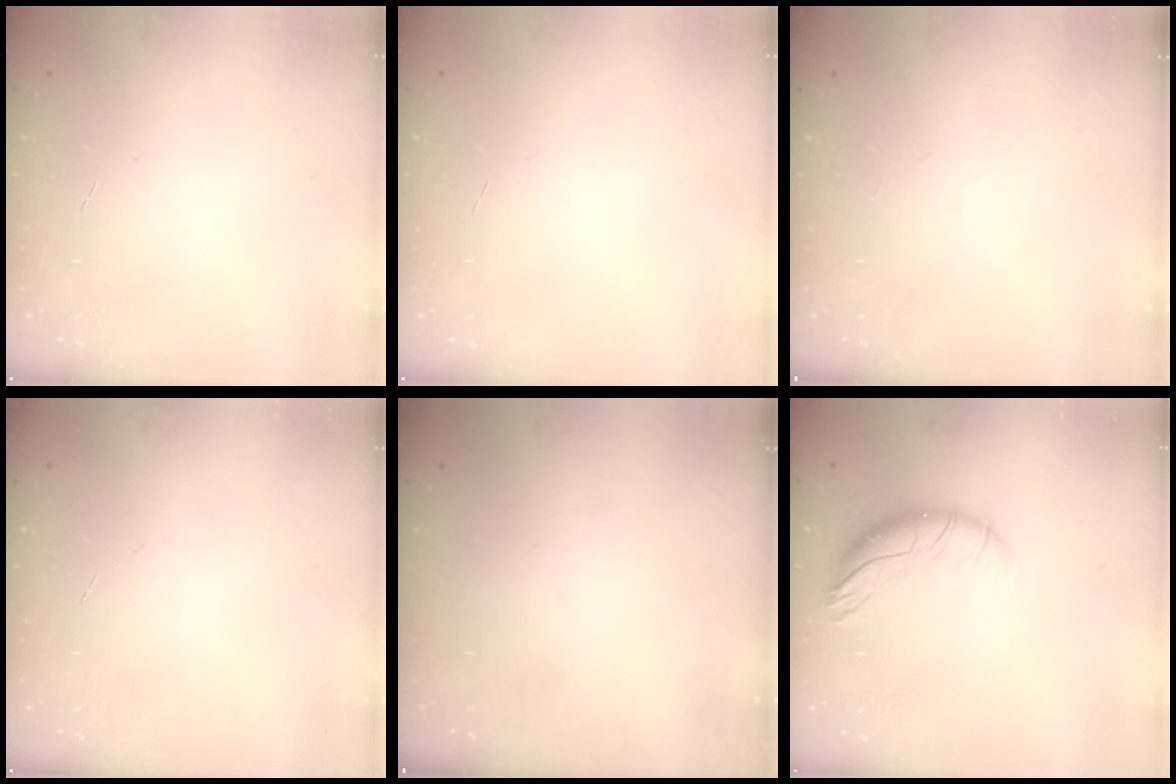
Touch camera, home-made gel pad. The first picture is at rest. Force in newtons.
{"total": 0.0}
{"total": 0.0}
{"total": 0.0}
{"total": 0.0}
{"total": 9.5, "press": 9.4, "slide": 0.8}